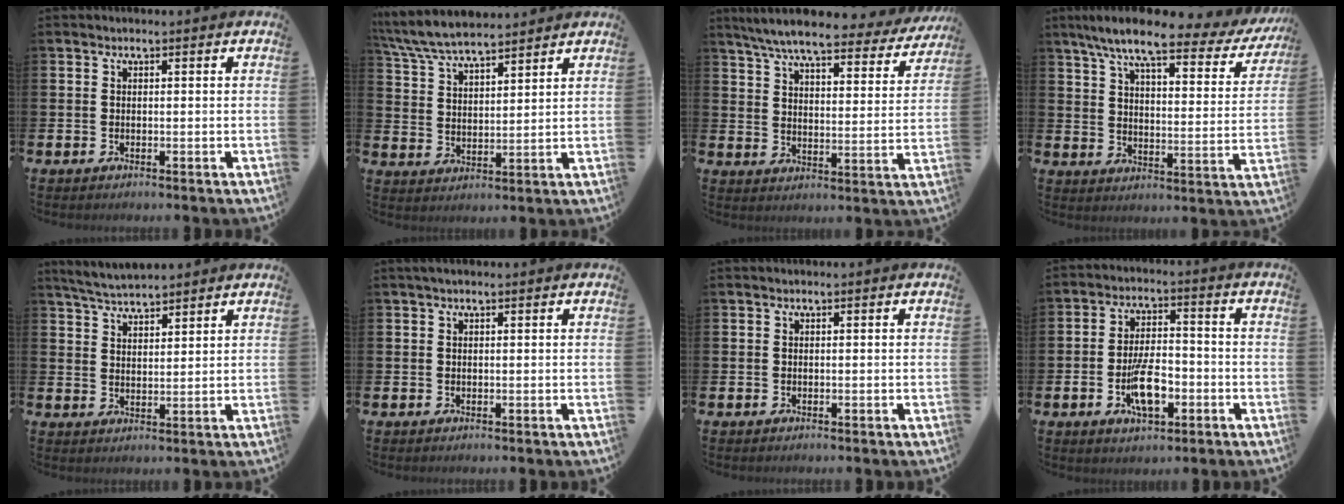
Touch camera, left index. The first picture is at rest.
{"total": 7.1, "force": [6.7, 1.1, 1.9], "torque": [-0.063, -0.025, 0.123]}
{"total": 7.6, "force": [6.6, 1.2, 3.6], "torque": [-0.090, -0.038, 0.111]}
{"total": 8.8, "force": [7.1, 1.3, 5.1], "torque": [-0.120, -0.037, 0.115]}
{"total": 4.7, "force": [4.6, 0.4, 0.7], "torque": [-0.031, -0.017, 0.085]}
{"total": 0.9, "force": [0.7, 0.2, 0.6], "torque": [-0.007, 0.001, 0.011]}
{"total": 0.0}
{"total": 7.1, "force": [-2.4, 3.1, 5.9], "torque": [-0.107, 0.006, -0.046]}